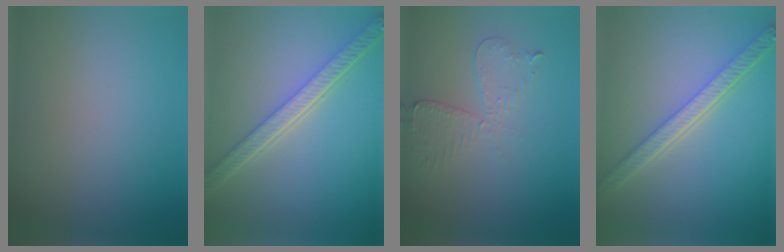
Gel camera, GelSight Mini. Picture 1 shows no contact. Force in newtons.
{"total": 5.2, "press": 4.0, "slide": 3.3}
{"total": 2.7, "press": 2.4, "slide": 1.1}
{"total": 5.3, "press": 4.1, "slide": 3.3}